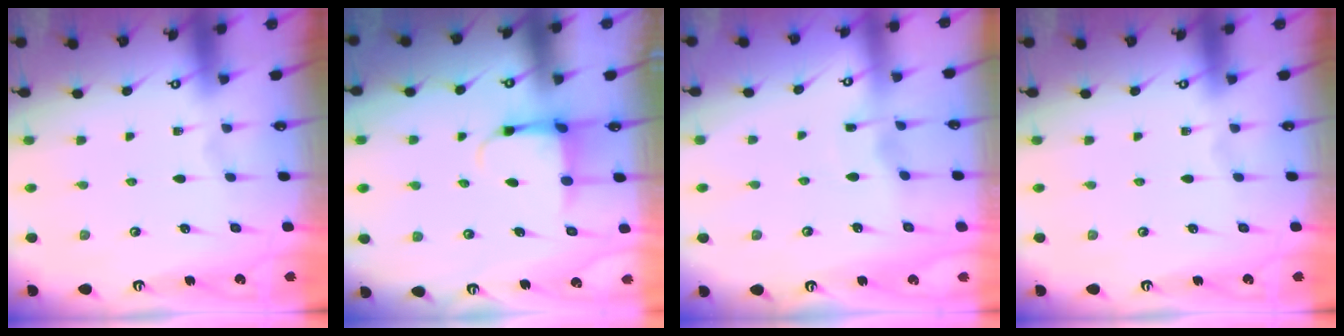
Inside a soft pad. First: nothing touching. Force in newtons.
{"total": 3.8, "press": 3.5, "slide": 1.4}
{"total": 2.9, "press": 2.9, "slide": 0.1}
{"total": 0.0}